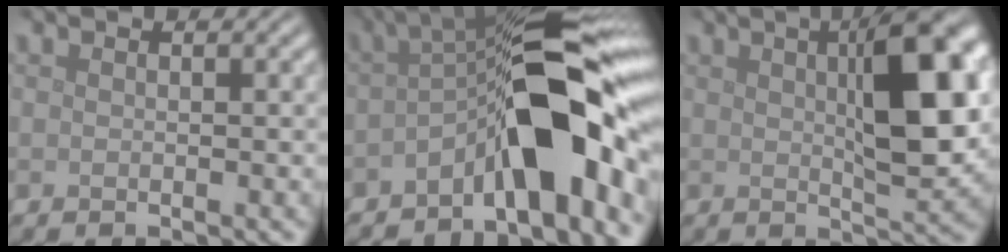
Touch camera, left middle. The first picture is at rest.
{"total": 11.1, "force": [-2.6, 4.0, 10.0], "torque": [-0.151, 0.013, -0.053]}
{"total": 10.0, "force": [2.2, 3.3, 9.2], "torque": [-0.126, 0.006, 0.036]}